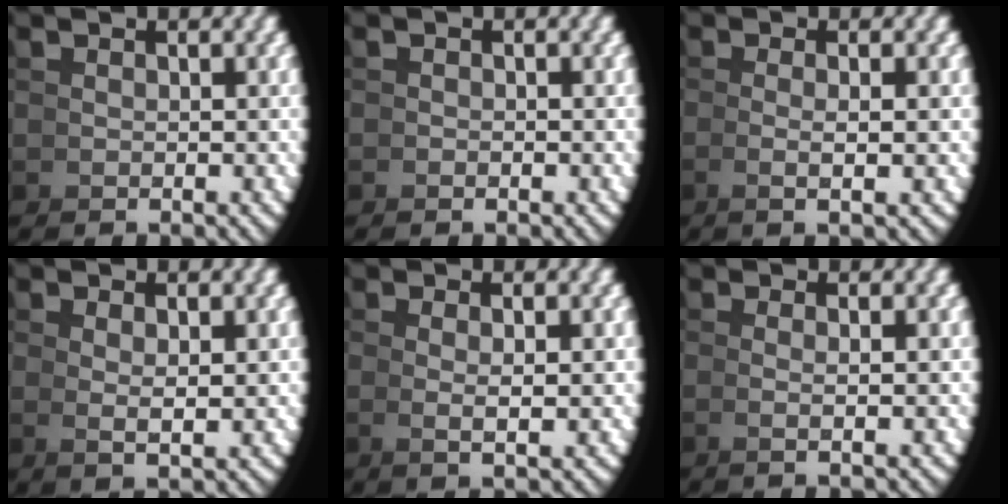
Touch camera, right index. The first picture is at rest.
{"total": 0.9, "force": [-0.4, -0.7, -0.3], "torque": [0.007, 0.002, -0.009]}
{"total": 2.3, "force": [-0.1, -0.6, 2.2], "torque": [-0.038, 0.001, -0.001]}
{"total": 1.7, "force": [1.0, -0.5, 1.3], "torque": [-0.026, -0.004, 0.026]}
{"total": 1.7, "force": [0.5, -0.5, 1.6], "torque": [-0.031, -0.002, 0.015]}
{"total": 1.8, "force": [0.3, -1.0, 1.4], "torque": [-0.028, 0.001, 0.006]}